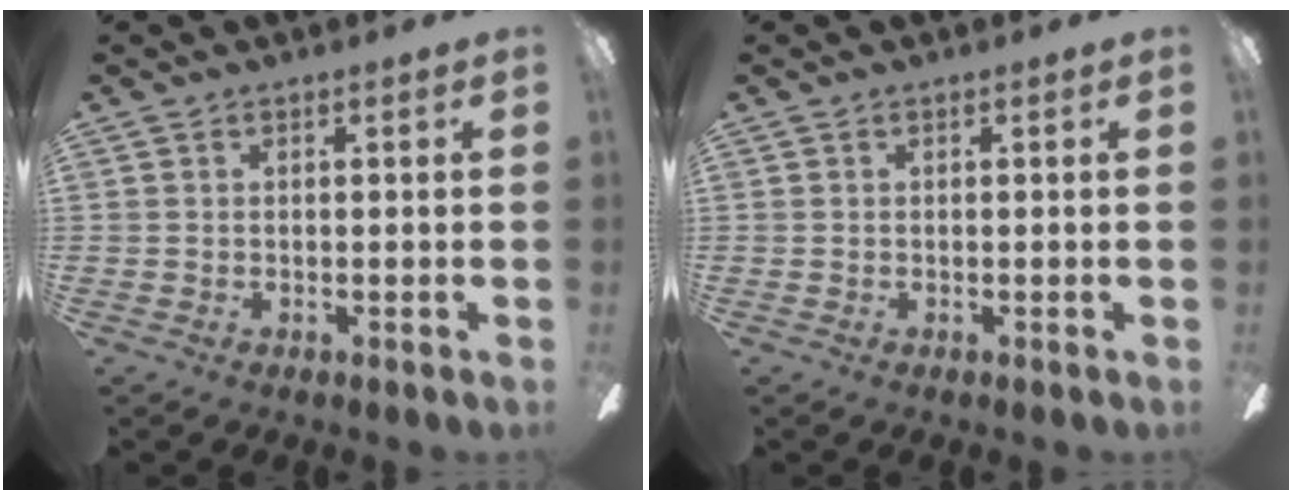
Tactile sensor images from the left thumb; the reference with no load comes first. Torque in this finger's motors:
{"motor_torque": [0.00, 0.00, -0.01, 0.01, 0.00]}